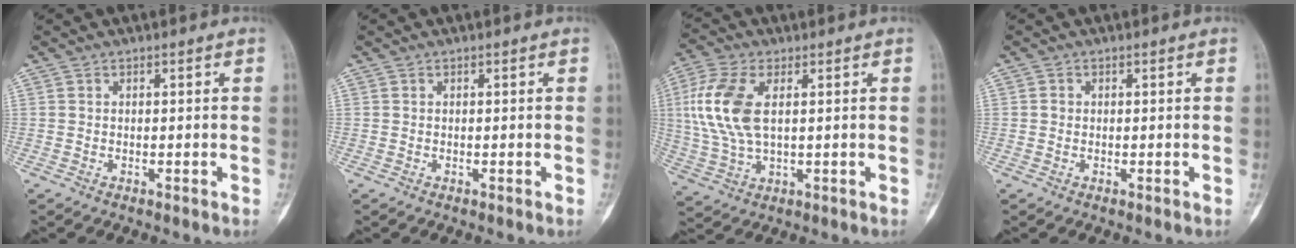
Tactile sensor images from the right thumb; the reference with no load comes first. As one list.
[{"total": 0.0}, {"total": 12.3, "force": [2.5, 6.3, 10.2], "torque": [-0.242, 0.002, 0.054]}, {"total": 0.5, "force": [-0.1, 0.5, 0.2], "torque": [-0.001, 0.002, -0.002]}]